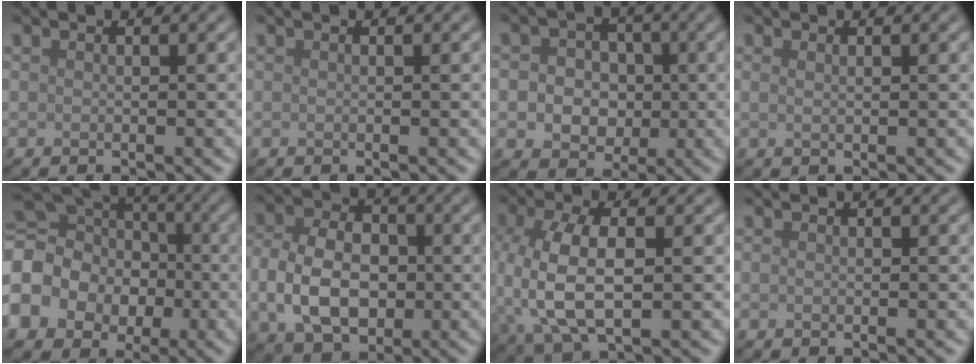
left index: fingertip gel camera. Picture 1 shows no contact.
{"total": 0.0}
{"total": 5.6, "force": [-0.1, 4.8, 2.8], "torque": [-0.028, 0.015, -0.021]}
{"total": 0.7, "force": [0.4, 0.3, 0.5], "torque": [-0.009, -0.003, 0.003]}
{"total": 15.1, "force": [-3.7, 12.8, 7.1], "torque": [-0.170, -0.006, -0.094]}
{"total": 7.2, "force": [-1.1, 5.0, 5.1], "torque": [-0.099, 0.003, -0.027]}
{"total": 7.1, "force": [-0.6, 3.6, 6.1], "torque": [-0.139, 0.000, -0.009]}
{"total": 0.0}